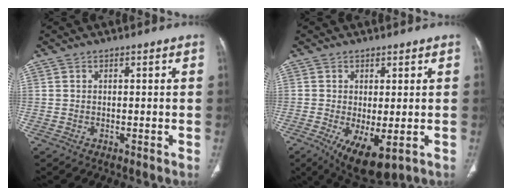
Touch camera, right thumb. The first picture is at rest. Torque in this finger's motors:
{"motor_torque": [0.10, 0.59, -0.10, -0.01, 0.08]}